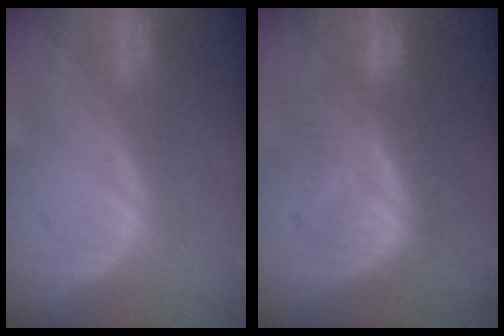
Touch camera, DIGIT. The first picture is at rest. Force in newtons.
{"total": 8.0, "press": 7.8, "slide": 1.6}